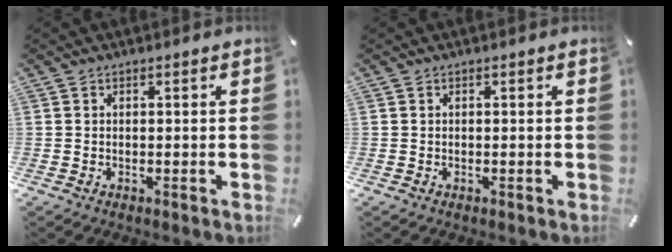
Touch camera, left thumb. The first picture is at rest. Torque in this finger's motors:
{"motor_torque": [0.01, 0.02, -0.06, 0.05, 0.00]}